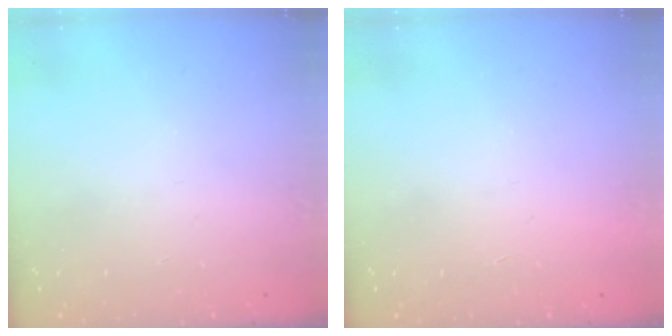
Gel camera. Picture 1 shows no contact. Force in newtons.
{"total": 1.5, "press": 1.5, "slide": 0.1}